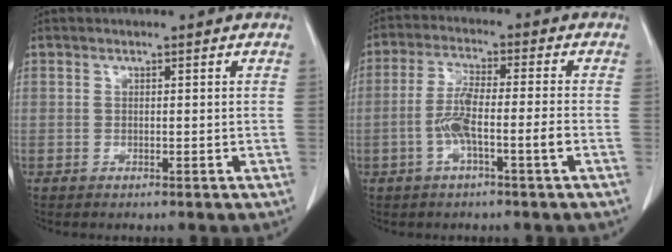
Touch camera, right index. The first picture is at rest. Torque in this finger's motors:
{"motor_torque": [1.11, -0.63, 0.63, 0.16]}